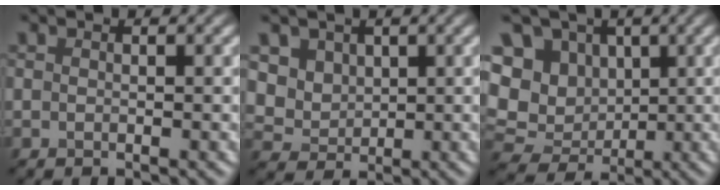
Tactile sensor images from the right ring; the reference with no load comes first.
{"total": 2.3, "force": [1.5, 1.8, -0.1], "torque": [-0.051, -0.006, 0.079]}
{"total": 10.0, "force": [3.3, 8.4, 4.1], "torque": [-0.129, 0.024, 0.078]}